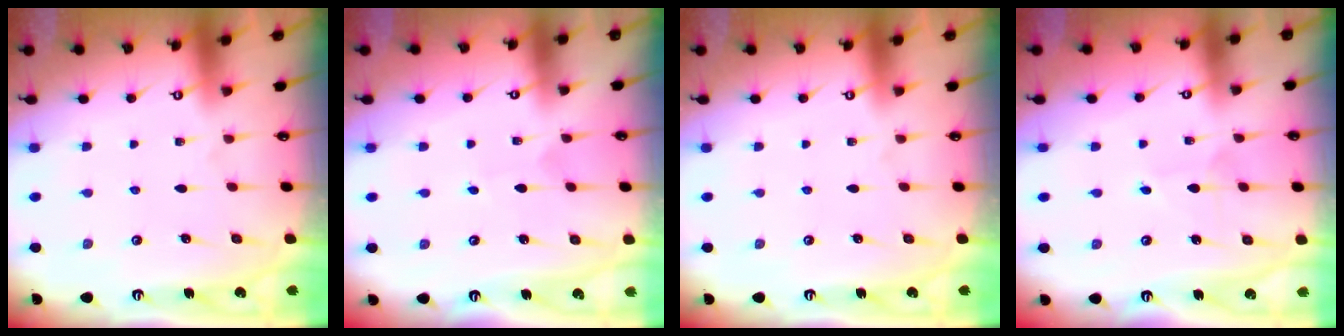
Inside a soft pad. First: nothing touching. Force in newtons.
{"total": 2.2, "press": 2.2, "slide": 0.2}
{"total": 0.0}
{"total": 2.0, "press": 2.0, "slide": 0.2}